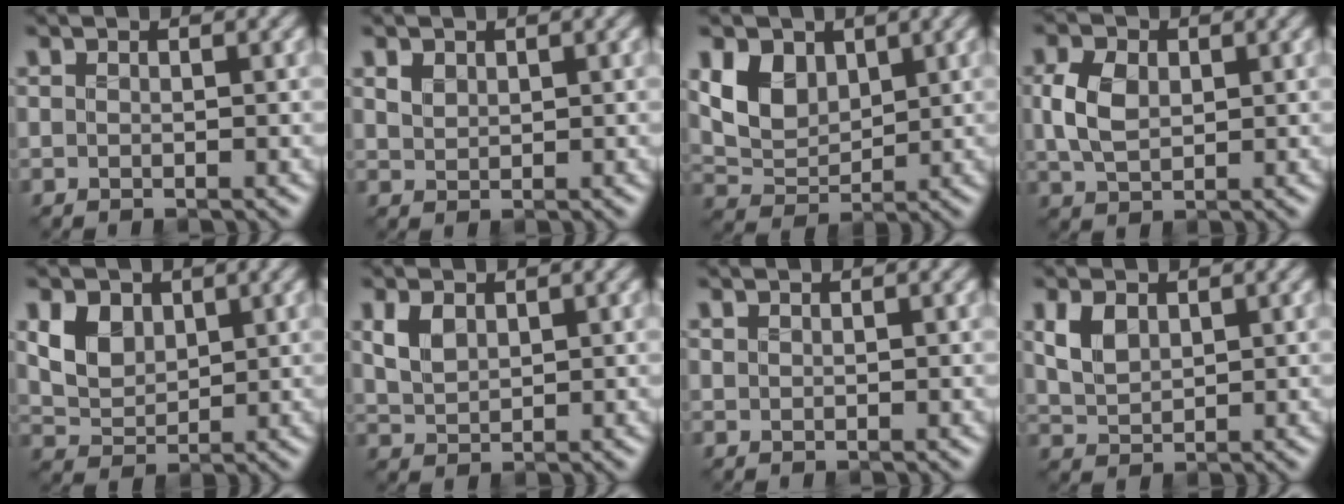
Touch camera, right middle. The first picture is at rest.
{"total": 1.2, "force": [0.7, 0.9, 0.5], "torque": [-0.017, -0.002, 0.017]}
{"total": 4.4, "force": [1.7, 3.2, 2.5], "torque": [-0.057, -0.011, 0.027]}
{"total": 3.7, "force": [0.4, 2.6, 2.6], "torque": [-0.067, 0.001, 0.009]}
{"total": 3.6, "force": [1.2, 2.7, 2.1], "torque": [-0.051, -0.006, 0.024]}
{"total": 2.3, "force": [0.8, 1.6, 1.5], "torque": [-0.037, -0.002, 0.020]}
{"total": 0.0}
{"total": 2.6, "force": [0.9, 1.8, 1.7], "torque": [-0.042, -0.002, 0.021]}